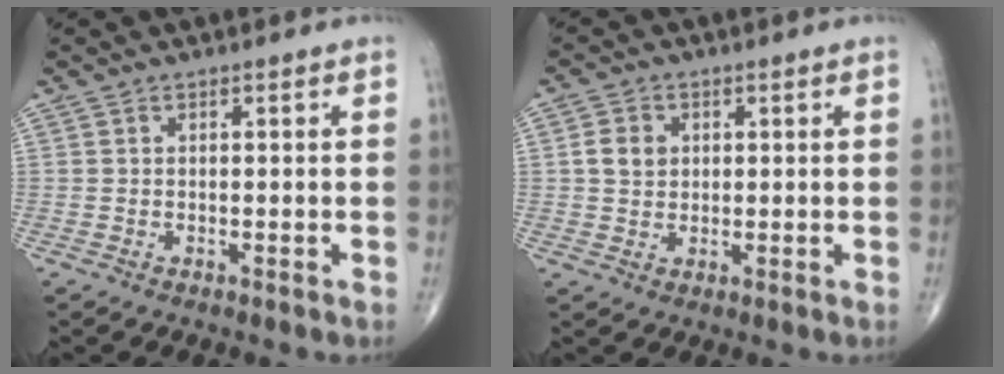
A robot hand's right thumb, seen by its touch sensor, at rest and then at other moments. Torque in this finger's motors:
{"motor_torque": [-0.31, 0.31, 0.24, 0.04, 0.15]}